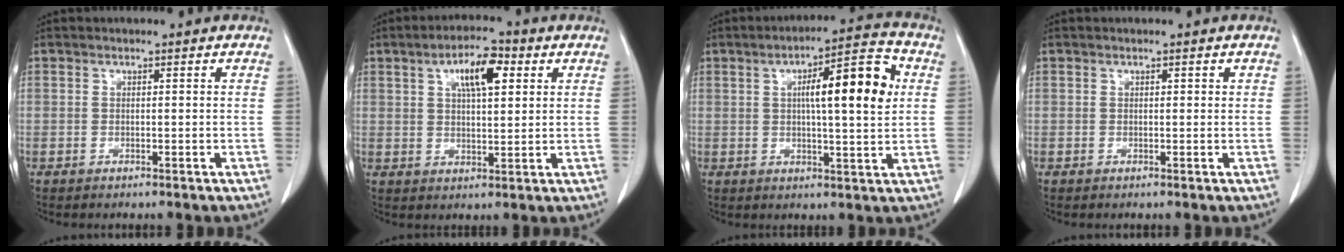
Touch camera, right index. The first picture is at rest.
{"total": 7.7, "force": [3.1, 2.4, 6.6], "torque": [-0.114, 0.012, 0.052]}
{"total": 11.9, "force": [2.6, 2.1, 11.5], "torque": [-0.167, 0.022, 0.035]}
{"total": 0.5, "force": [0.2, 0.3, 0.3], "torque": [-0.001, 0.001, 0.002]}